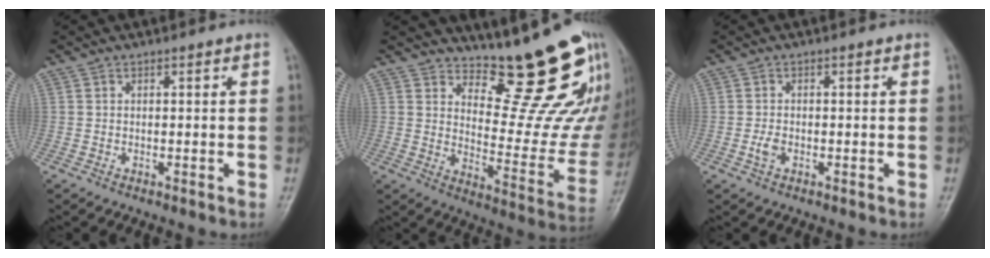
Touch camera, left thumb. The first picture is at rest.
{"total": 19.8, "force": [17.7, 4.4, 7.7], "torque": [-0.055, -0.177, 0.229]}
{"total": 2.0, "force": [-0.6, 1.3, 1.5], "torque": [-0.027, 0.001, -0.014]}